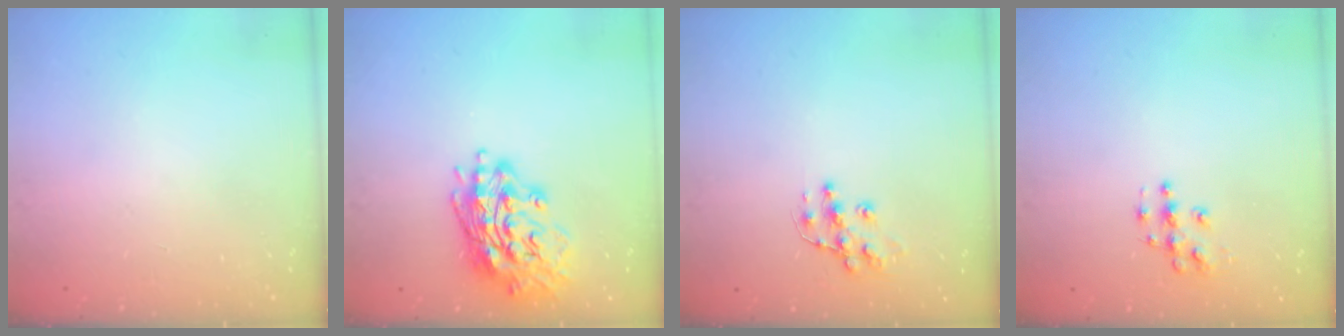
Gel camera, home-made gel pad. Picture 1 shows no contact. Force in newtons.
{"total": 17.1, "press": 16.9, "slide": 2.4}
{"total": 10.2, "press": 10.2, "slide": 0.8}
{"total": 4.8, "press": 4.8, "slide": 0.3}